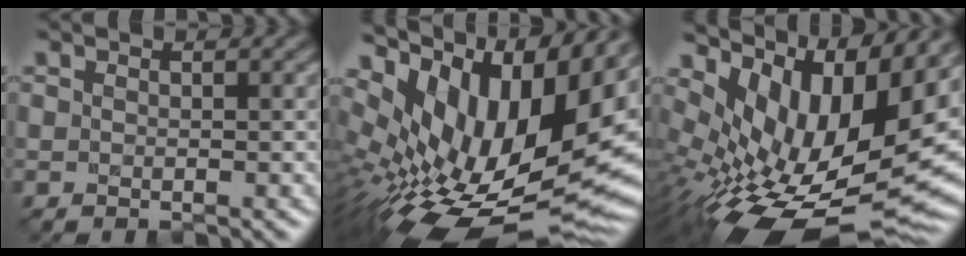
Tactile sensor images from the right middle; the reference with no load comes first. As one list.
[{"total": 16.4, "force": [4.1, 8.3, 13.6], "torque": [-0.200, 0.015, 0.073]}, {"total": 14.8, "force": [2.4, 7.1, 12.8], "torque": [-0.197, 0.007, 0.042]}]